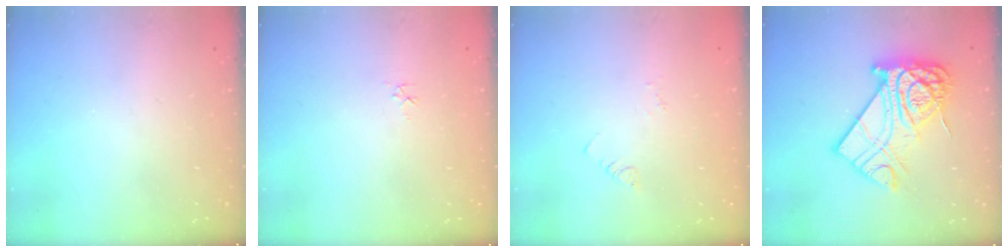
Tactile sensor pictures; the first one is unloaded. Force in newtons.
{"total": 3.6, "press": 3.6, "slide": 0.4}
{"total": 2.5, "press": 2.5, "slide": 0.4}
{"total": 20.2, "press": 20.1, "slide": 1.9}